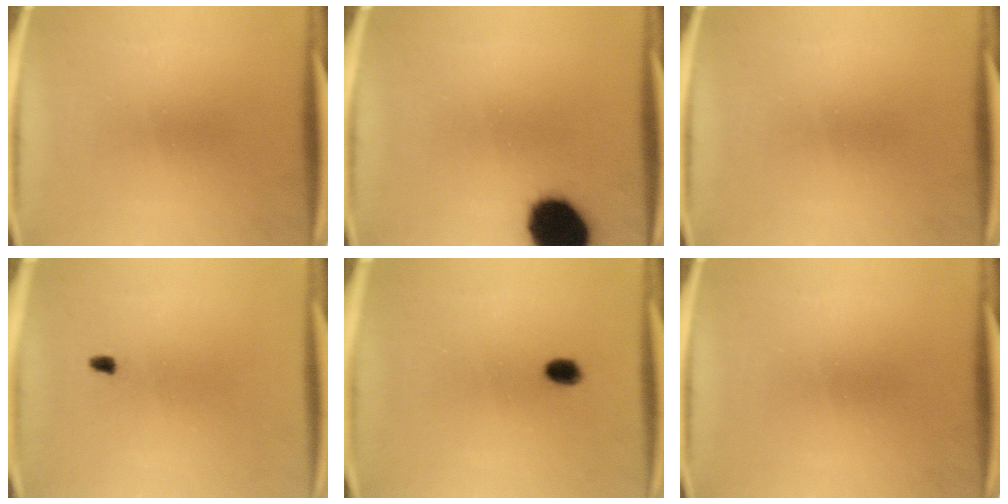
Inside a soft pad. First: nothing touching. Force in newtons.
{"total": 15.7}
{"total": 0.0}
{"total": 0.9}
{"total": 2.4}
{"total": 0.0}